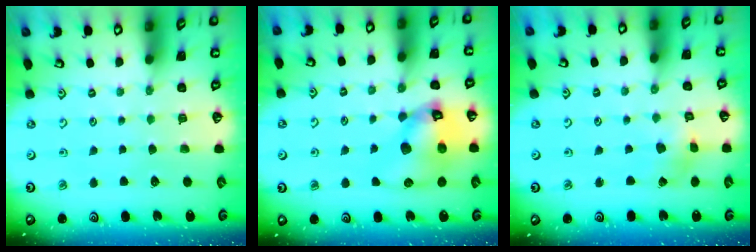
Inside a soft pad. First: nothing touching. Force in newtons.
{"total": 14.8, "press": 14.7, "slide": 2.0}
{"total": 2.3, "press": 2.3, "slide": 0.5}